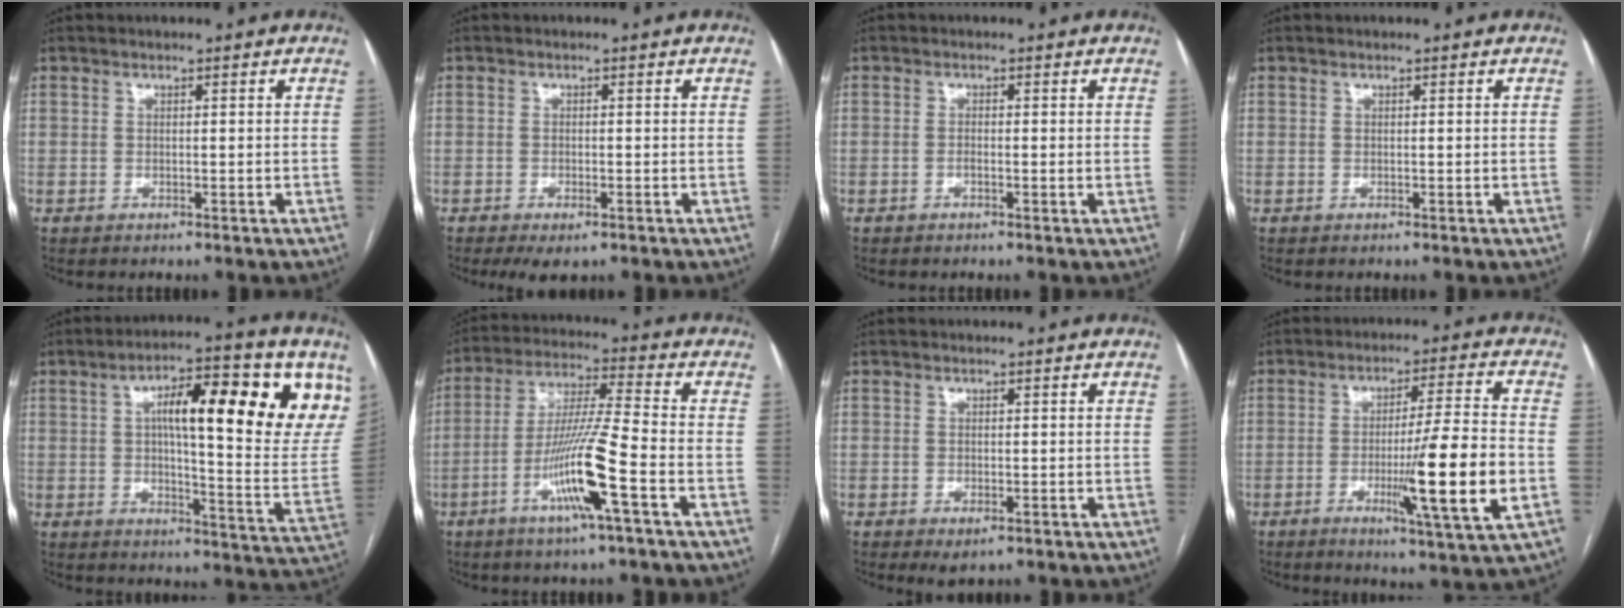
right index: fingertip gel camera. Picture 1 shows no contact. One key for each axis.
{"total": 3.1, "fx": -1.7, "fy": 1.1, "fz": 2.3, "tx": -0.042, "ty": -0.004, "tz": -0.023}
{"total": 0.9, "fx": -0.3, "fy": 0.1, "fz": 0.9, "tx": -0.015, "ty": 0.002, "tz": -0.005}
{"total": 0.0}
{"total": 23.0, "fx": 9.3, "fy": 4.9, "fz": 20.5, "tx": -0.261, "ty": 0.026, "tz": 0.135}
{"total": 12.4, "fx": -5.0, "fy": -0.7, "fz": 11.4, "tx": -0.224, "ty": -0.008, "tz": -0.097}
{"total": 2.3, "fx": -1.1, "fy": 0.9, "fz": 1.8, "tx": -0.028, "ty": -0.003, "tz": -0.009}
{"total": 14.2, "fx": -3.4, "fy": -0.6, "fz": 13.7, "tx": -0.221, "ty": -0.022, "tz": -0.058}